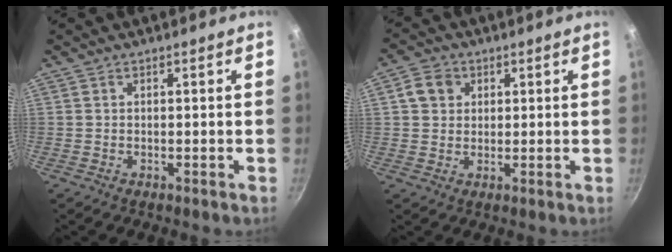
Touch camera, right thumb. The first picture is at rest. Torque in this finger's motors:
{"motor_torque": [-0.51, 0.22, -0.08, 0.17, 0.11]}